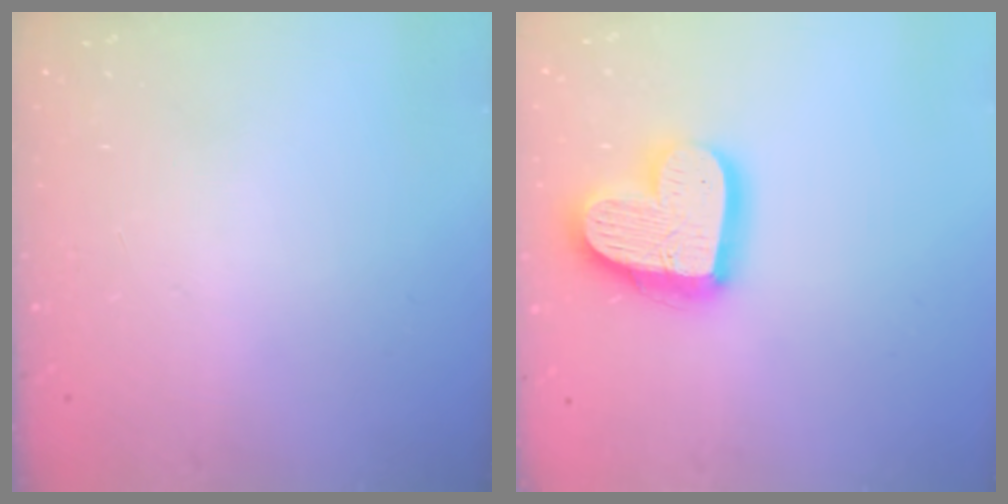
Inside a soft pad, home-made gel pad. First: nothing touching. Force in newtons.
{"total": 18.7, "press": 18.7, "slide": 1.5}